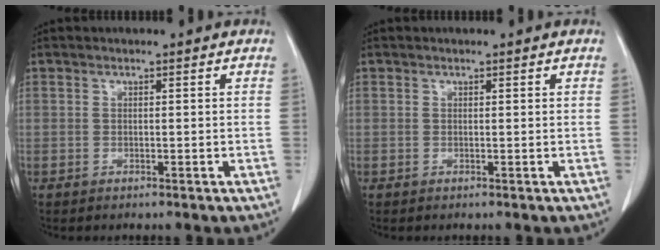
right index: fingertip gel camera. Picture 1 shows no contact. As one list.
[{"total": 0.0}]